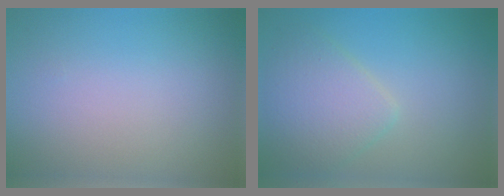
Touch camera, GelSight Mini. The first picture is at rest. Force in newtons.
{"total": 3.8, "press": 3.8, "slide": 0.1}